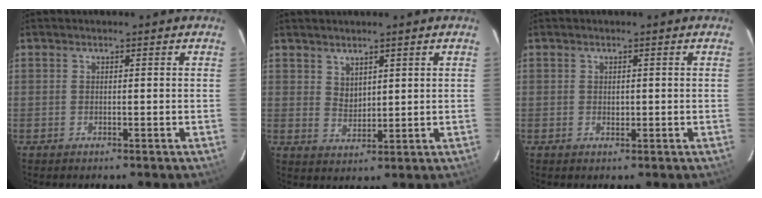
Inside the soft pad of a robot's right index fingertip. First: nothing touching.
{"total": 3.4, "force": [2.6, 1.7, 1.3], "torque": [-0.018, 0.001, 0.051]}
{"total": 0.9, "force": [0.1, 0.7, 0.5], "torque": [-0.006, 0.002, 0.002]}